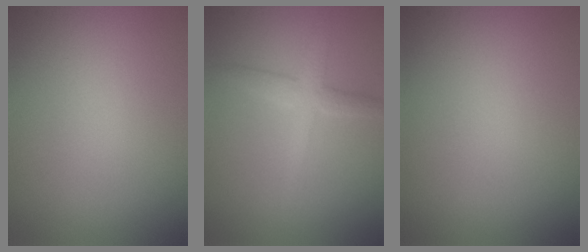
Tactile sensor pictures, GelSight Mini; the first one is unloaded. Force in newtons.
{"total": 2.8, "press": 2.8, "slide": 0.1}
{"total": 0.0}